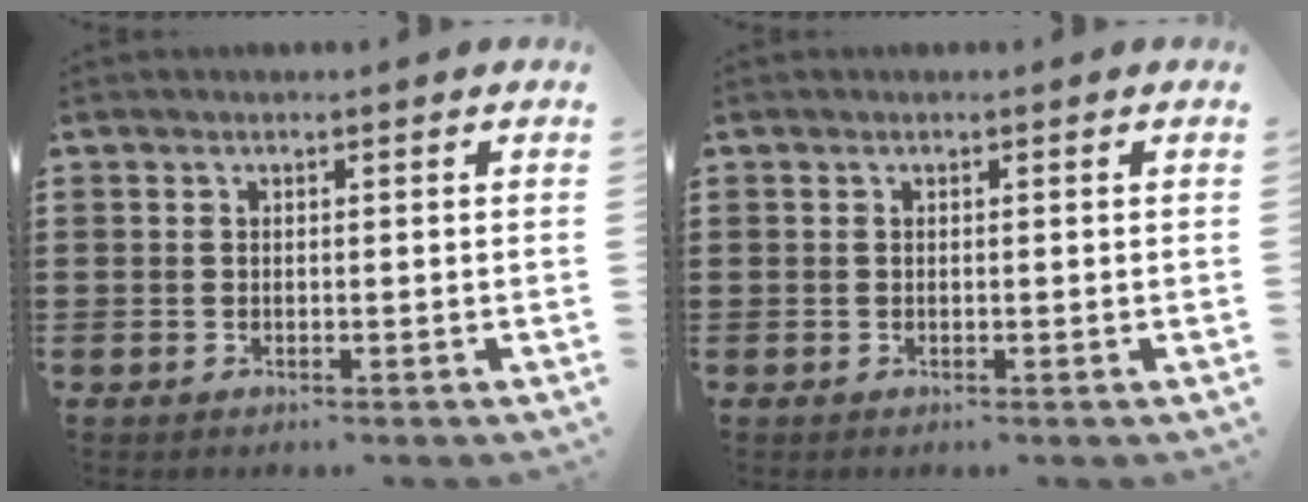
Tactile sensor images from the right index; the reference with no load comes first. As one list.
[{"total": 0.0}]